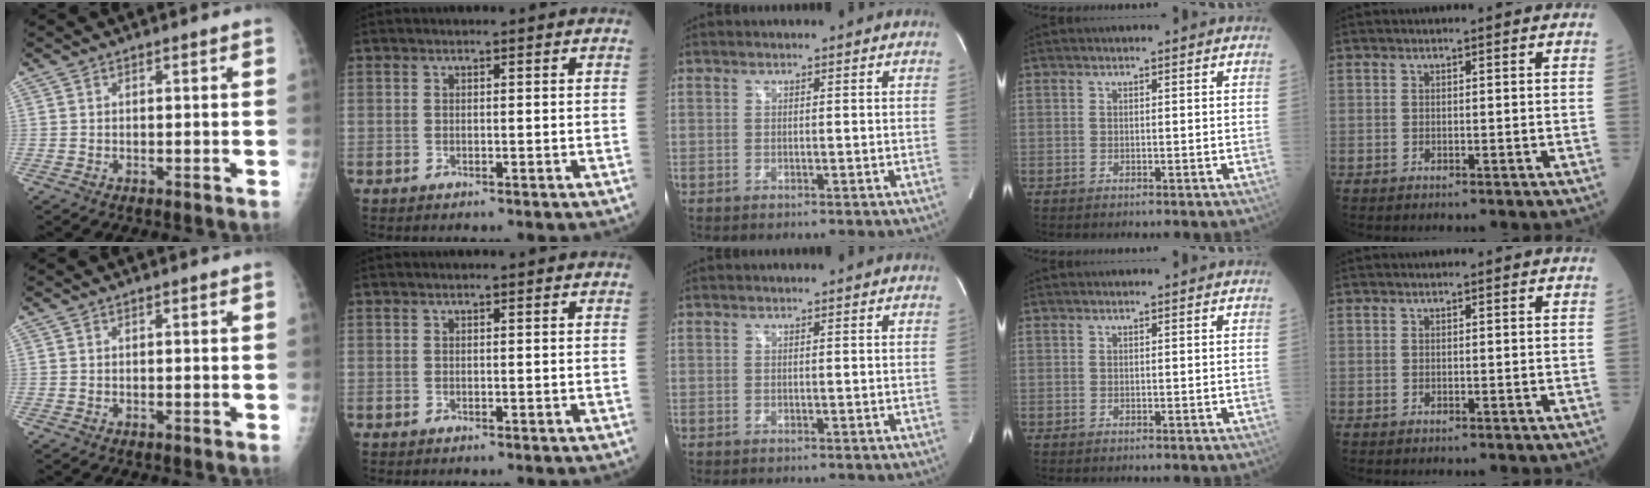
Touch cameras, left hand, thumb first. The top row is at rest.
{}